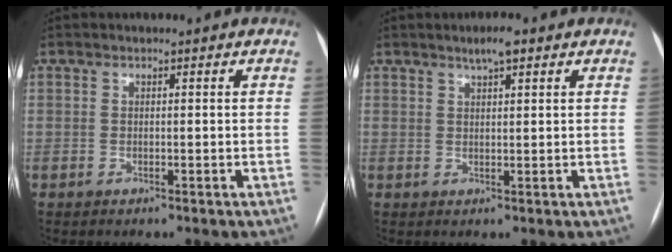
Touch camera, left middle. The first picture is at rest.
{"total": 2.9, "force": [1.9, 0.5, 2.1], "torque": [-0.039, 0.006, 0.032]}